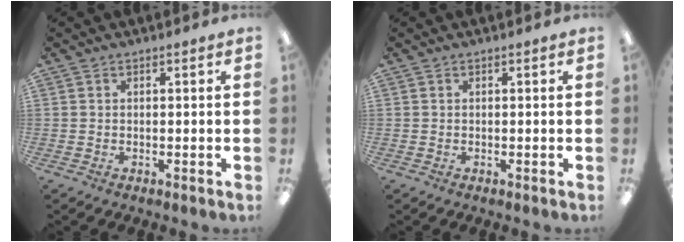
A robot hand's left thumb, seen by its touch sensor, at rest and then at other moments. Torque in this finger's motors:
{"motor_torque": [-0.05, 0.05, -0.03, 0.17, 0.00]}